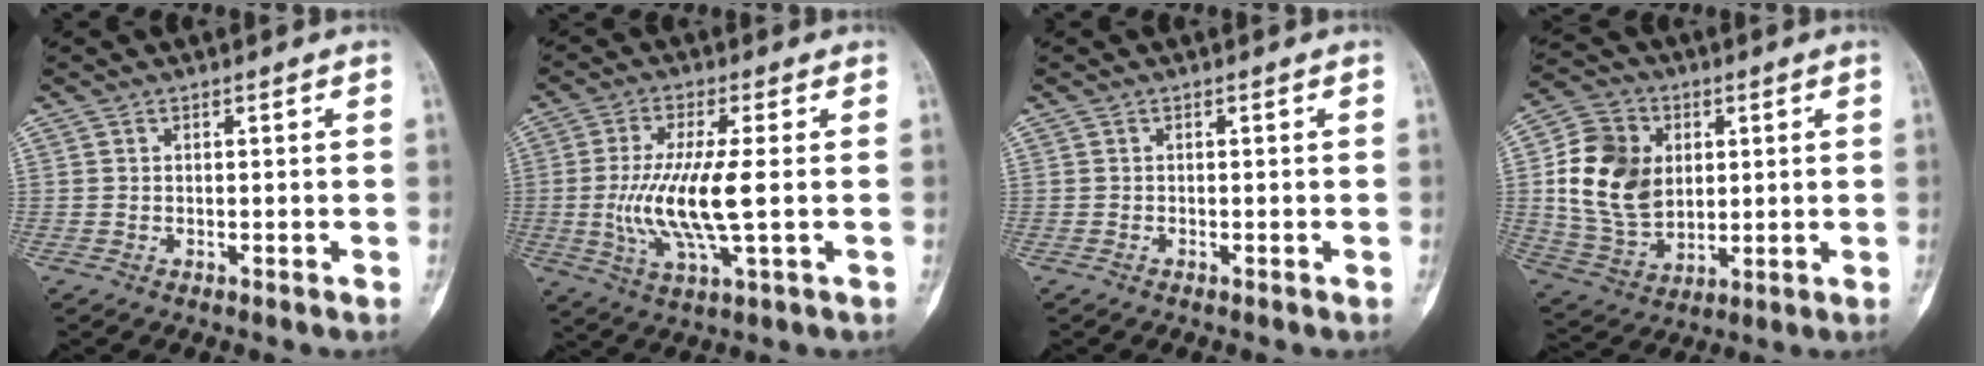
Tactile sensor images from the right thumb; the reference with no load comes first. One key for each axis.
{"total": 11.8, "fx": -0.5, "fy": 2.7, "fz": 11.5, "tx": -0.250, "ty": -0.007, "tz": -0.010}
{"total": 0.0}
{"total": 15.9, "fx": 2.5, "fy": 12.0, "fz": 10.1, "tx": -0.164, "ty": -0.003, "tz": 0.053}